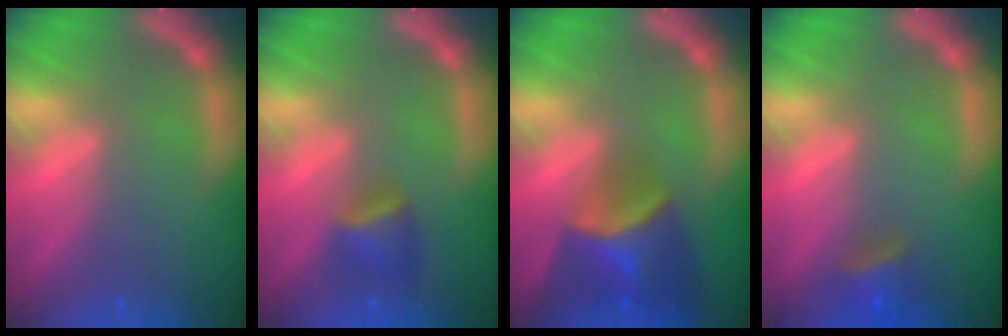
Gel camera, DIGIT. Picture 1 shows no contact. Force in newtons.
{"total": 2.9}
{"total": 7.4}
{"total": 2.9}